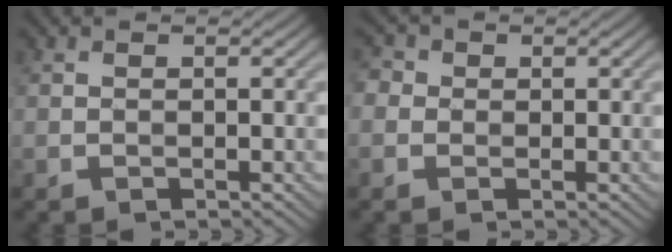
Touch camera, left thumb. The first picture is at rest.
{"total": 2.3, "force": [0.2, 2.2, 0.7], "torque": [-0.025, 0.007, -0.006]}